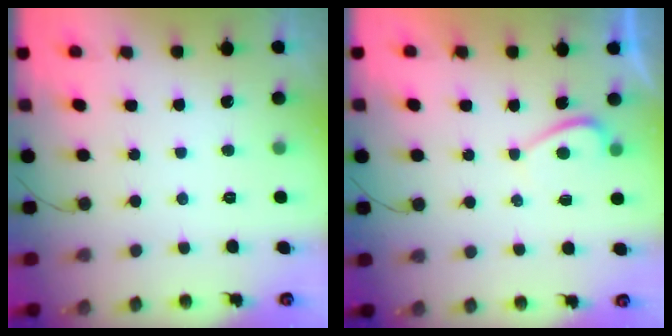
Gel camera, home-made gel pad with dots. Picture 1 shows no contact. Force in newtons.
{"total": 0.7, "press": 0.5, "slide": 0.5}